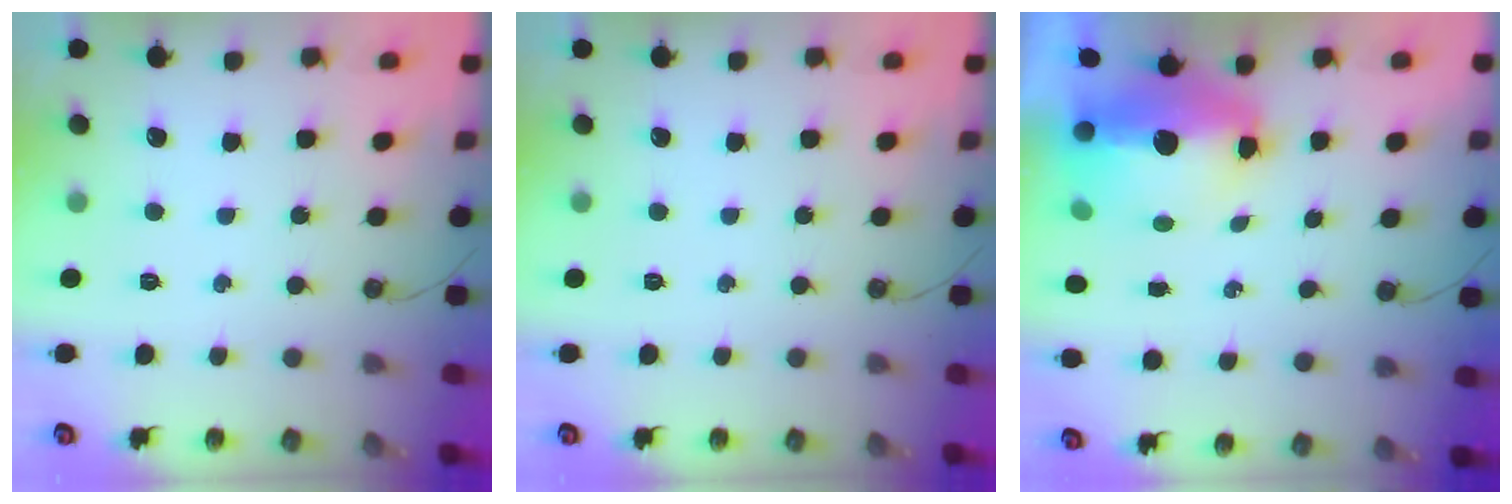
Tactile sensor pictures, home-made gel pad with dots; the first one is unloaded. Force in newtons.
{"total": 0.0}
{"total": 13.7, "press": 13.6, "slide": 1.5}